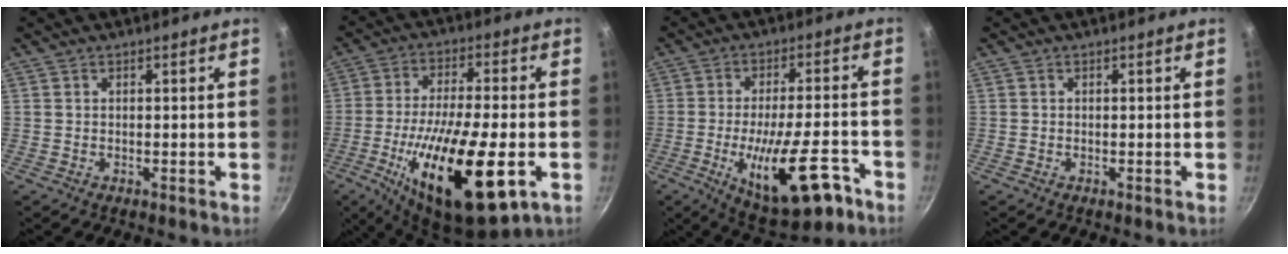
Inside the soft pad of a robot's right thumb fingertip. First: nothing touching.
{"total": 22.3, "force": [-7.3, 6.9, 19.9], "torque": [-0.345, 0.007, -0.126]}
{"total": 17.5, "force": [-7.4, 6.1, 14.6], "torque": [-0.213, 0.023, -0.106]}
{"total": 0.0}